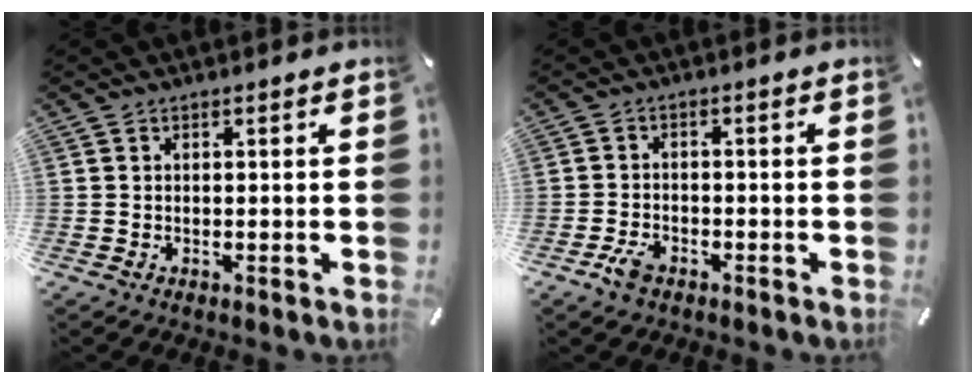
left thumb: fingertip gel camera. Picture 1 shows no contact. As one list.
[{"total": 3.7, "force": [-2.3, 2.0, 2.1], "torque": [-0.054, 0.004, -0.047]}]